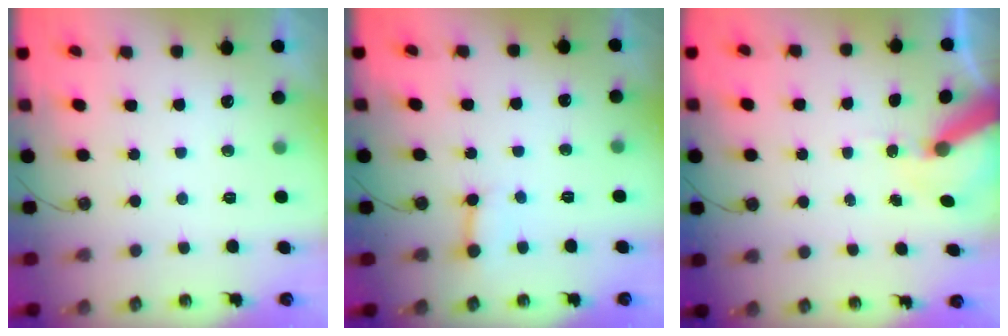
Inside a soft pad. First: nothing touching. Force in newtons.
{"total": 2.8, "press": 2.8, "slide": 0.2}
{"total": 9.3, "press": 9.2, "slide": 1.3}